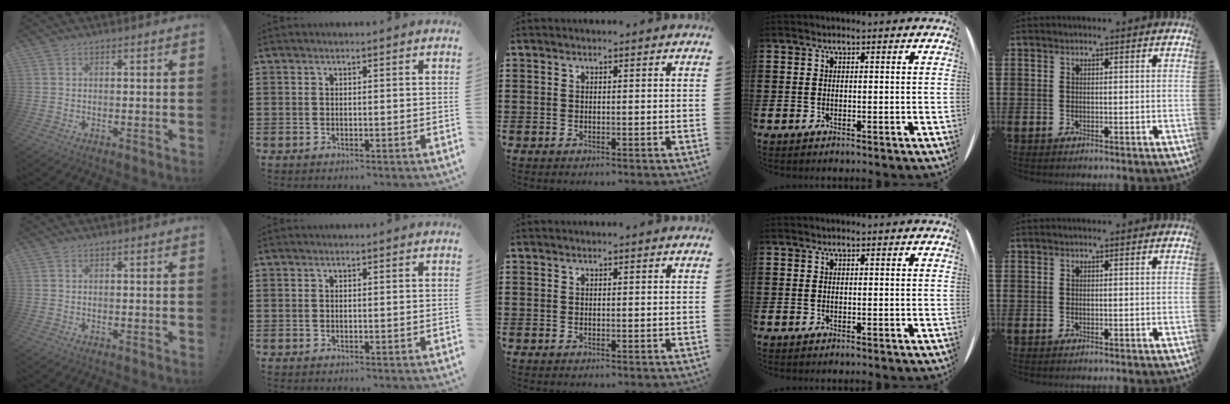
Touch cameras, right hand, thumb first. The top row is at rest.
{}